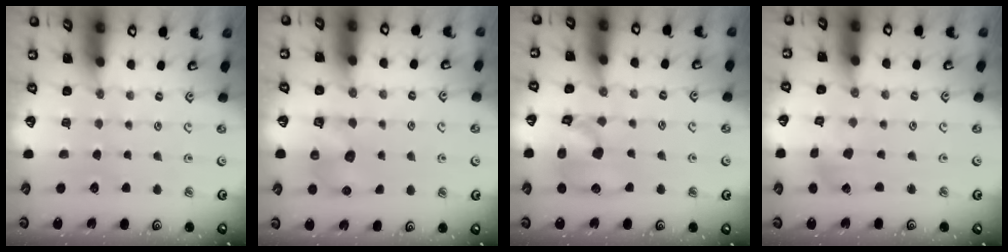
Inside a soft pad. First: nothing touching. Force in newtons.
{"total": 6.2, "press": 6.2, "slide": 0.2}
{"total": 13.5, "press": 13.4, "slide": 2.0}
{"total": 1.6, "press": 1.5, "slide": 0.4}